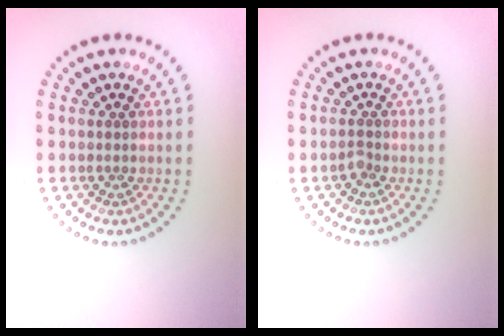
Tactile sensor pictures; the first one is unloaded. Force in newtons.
{"total": 0.9, "press": 0.6, "slide": 0.6}